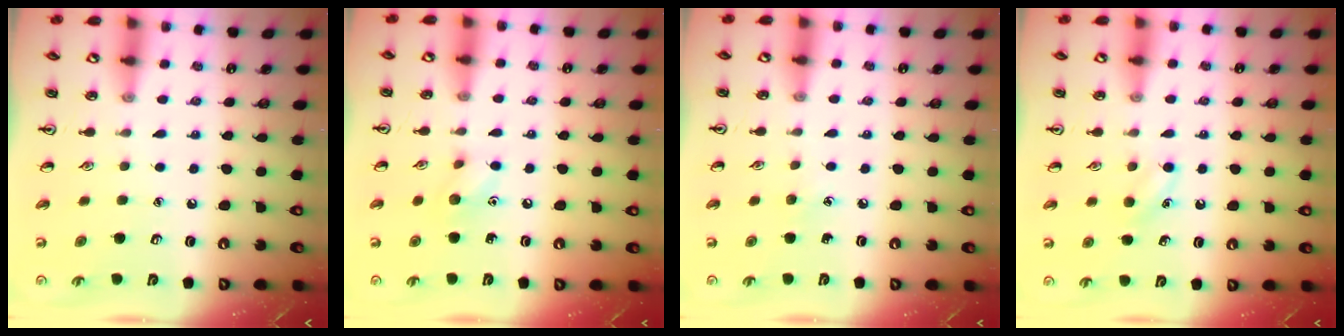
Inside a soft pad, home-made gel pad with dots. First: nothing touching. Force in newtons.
{"total": 6.3, "press": 6.2, "slide": 0.9}
{"total": 3.0, "press": 2.8, "slide": 1.1}
{"total": 5.1, "press": 4.8, "slide": 1.7}